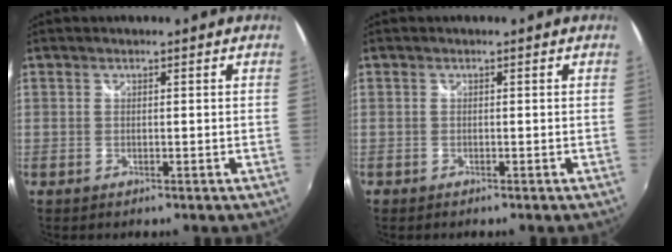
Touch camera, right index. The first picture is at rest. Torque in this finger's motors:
{"motor_torque": [-0.12, 0.06, -0.36, -0.14]}